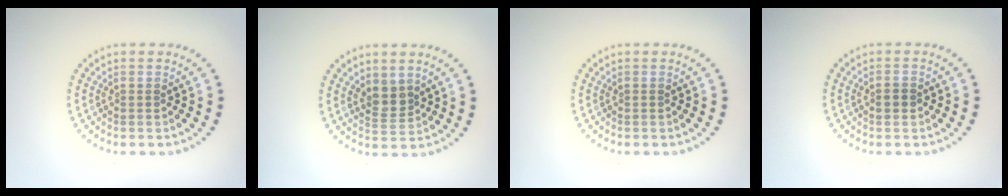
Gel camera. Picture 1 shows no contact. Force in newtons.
{"total": 2.0, "press": 1.7, "slide": 0.9}
{"total": 0.0}
{"total": 1.2, "press": 1.2, "slide": 0.3}